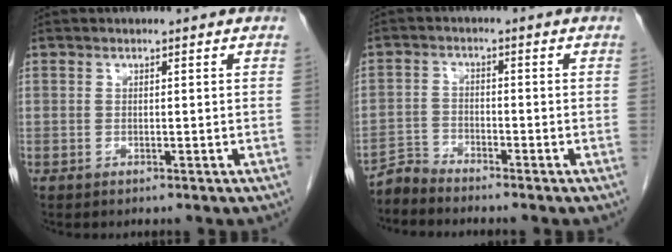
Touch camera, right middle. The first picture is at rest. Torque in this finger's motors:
{"motor_torque": [-0.05, 0.24, -0.08, -0.02]}